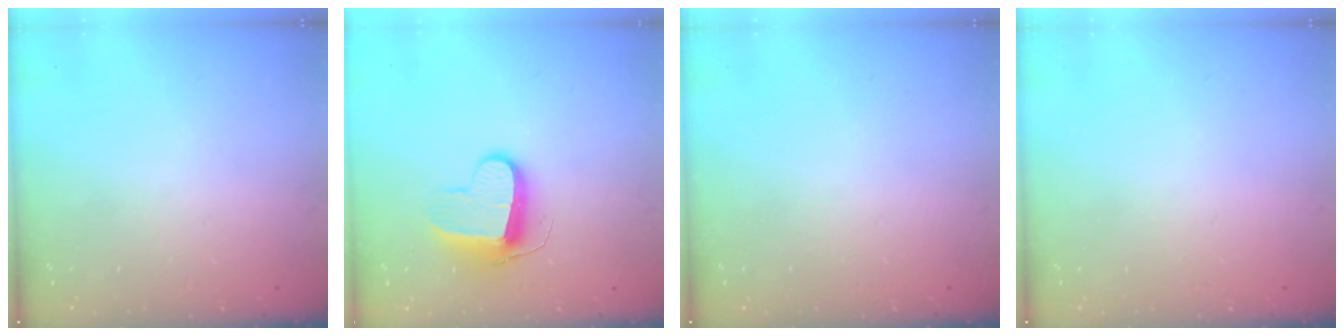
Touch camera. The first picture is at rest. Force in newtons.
{"total": 9.9, "press": 9.9, "slide": 0.1}
{"total": 0.0}
{"total": 0.0}